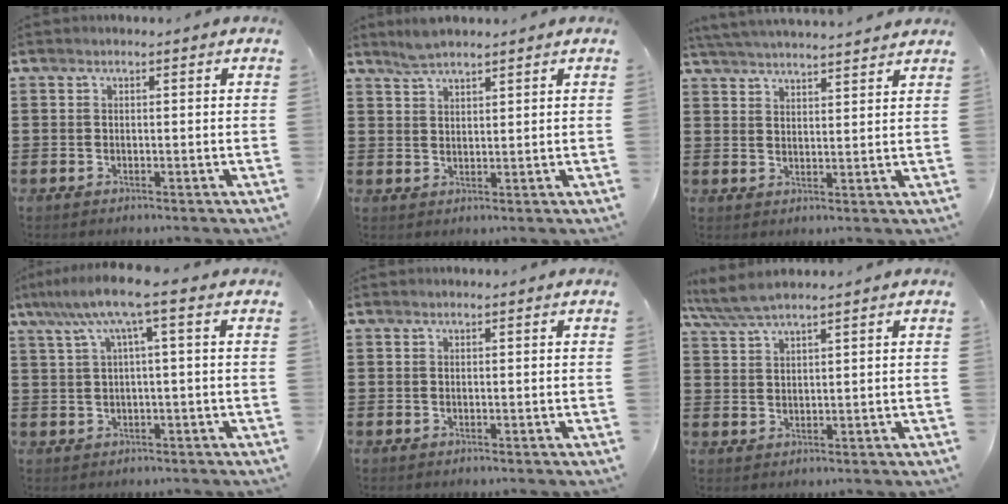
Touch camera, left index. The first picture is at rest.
{"total": 2.9, "force": [2.7, 0.5, 0.8], "torque": [-0.024, 0.000, 0.052]}
{"total": 4.1, "force": [4.0, -0.4, 0.6], "torque": [-0.026, -0.018, 0.072]}
{"total": 7.1, "force": [2.3, 0.2, 6.7], "torque": [-0.140, -0.004, 0.034]}
{"total": 0.0}
{"total": 3.9, "force": [3.2, 0.3, 2.2], "torque": [-0.051, -0.003, 0.059]}